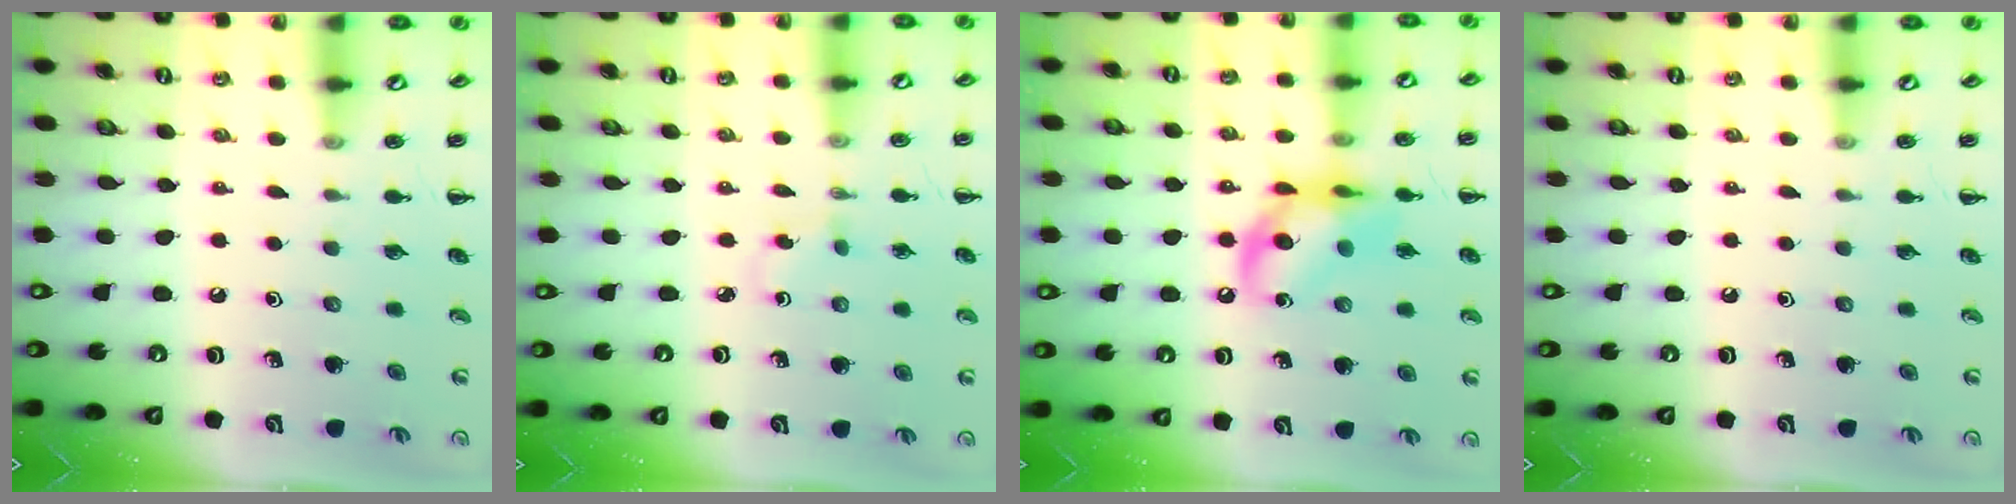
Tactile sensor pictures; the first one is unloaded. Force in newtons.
{"total": 1.6, "press": 1.4, "slide": 0.8}
{"total": 12.5, "press": 12.2, "slide": 2.7}
{"total": 0.0}